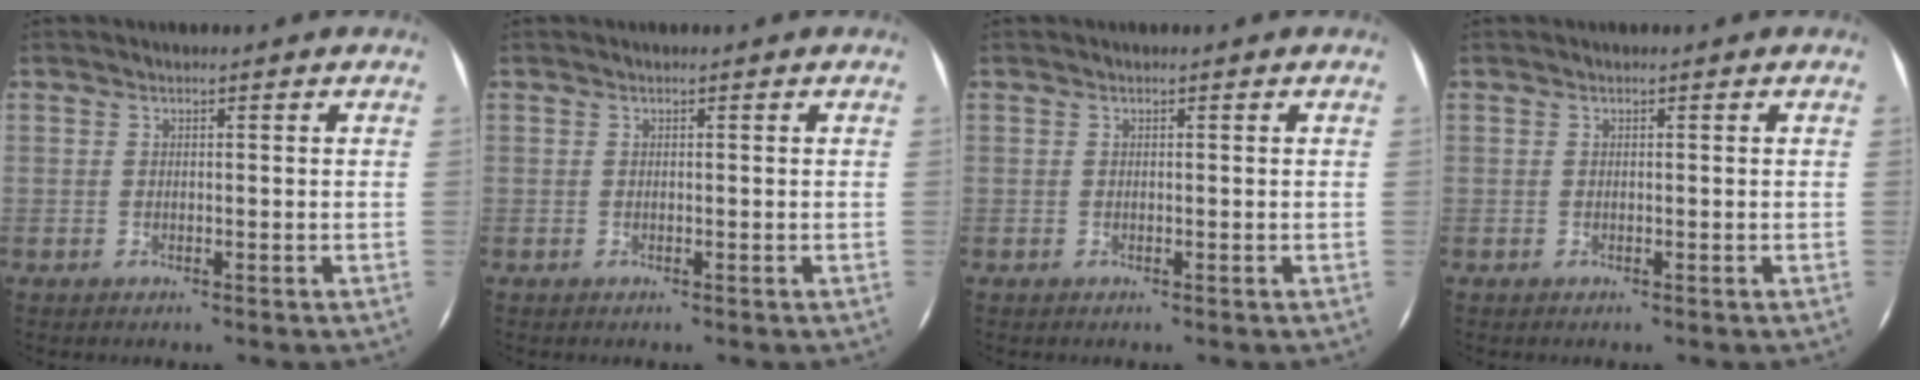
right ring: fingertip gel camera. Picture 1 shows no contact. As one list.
[{"total": 0.0}, {"total": 0.0}, {"total": 0.0}]